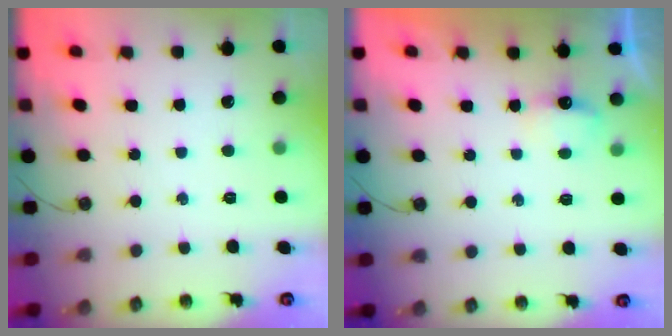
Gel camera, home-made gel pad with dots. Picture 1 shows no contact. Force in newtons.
{"total": 4.0, "press": 3.9, "slide": 0.7}